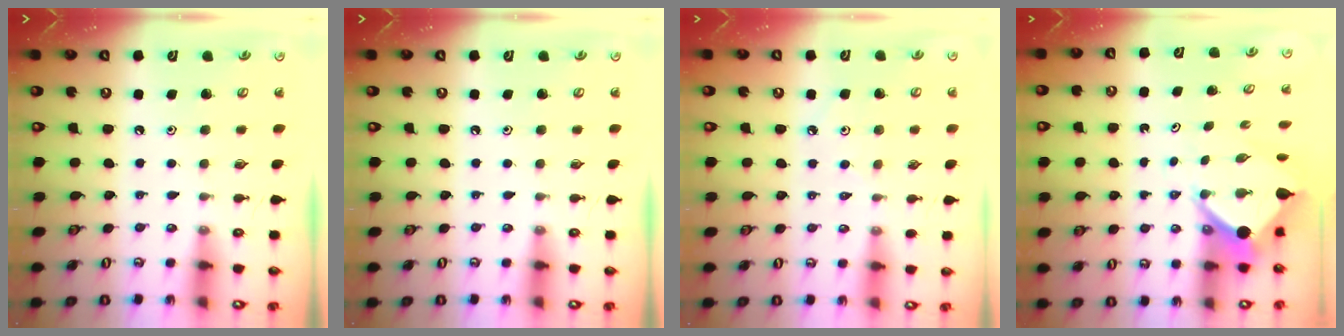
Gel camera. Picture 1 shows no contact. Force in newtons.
{"total": 0.0}
{"total": 2.6, "press": 2.5, "slide": 0.5}
{"total": 7.2, "press": 7.2, "slide": 0.6}